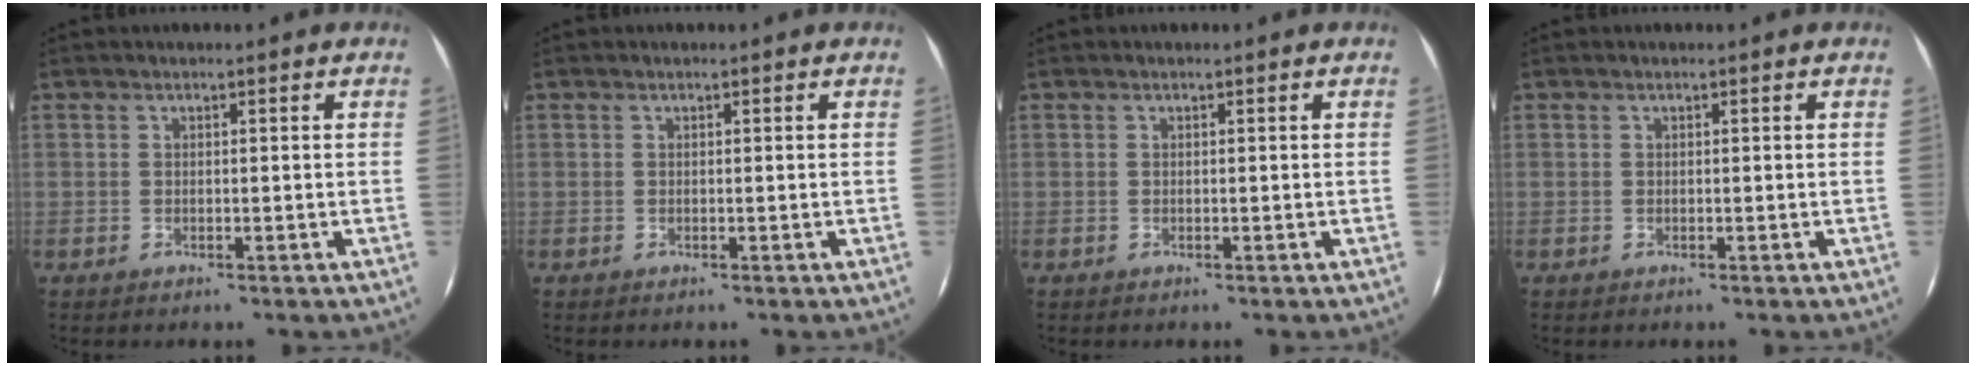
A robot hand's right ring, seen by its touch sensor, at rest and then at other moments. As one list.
[{"total": 0.0}, {"total": 0.0}, {"total": 0.0}]